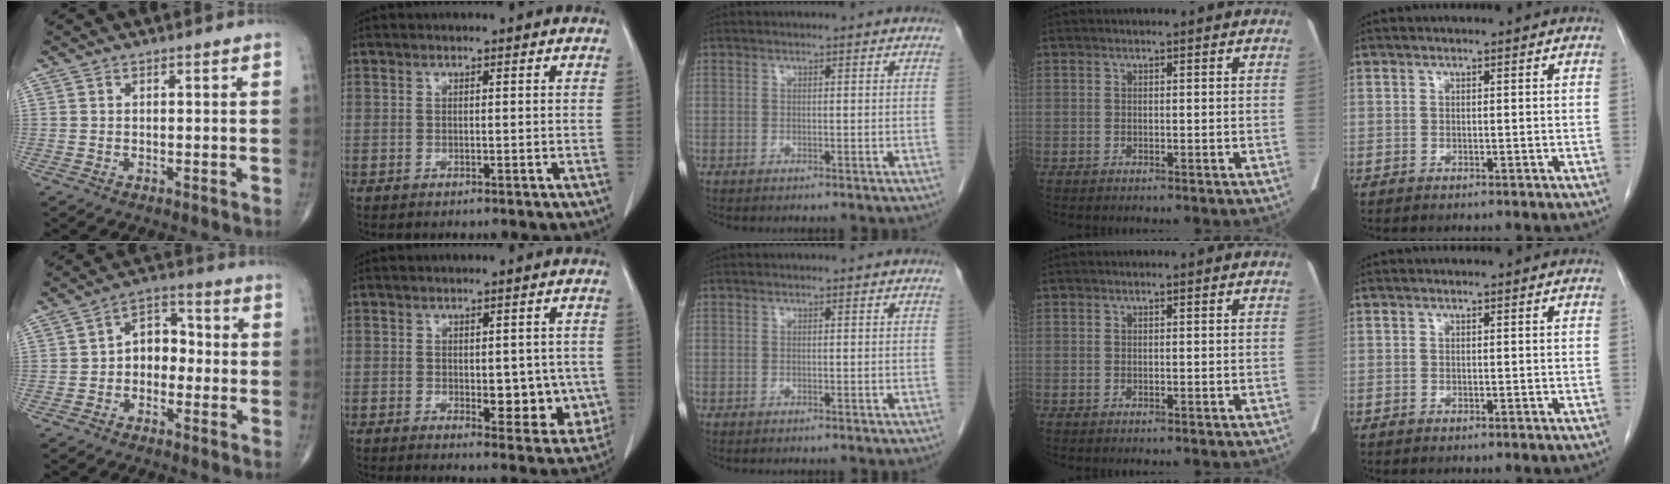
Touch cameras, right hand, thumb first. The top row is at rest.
{"thumb": {"total": 6.8, "force": [-1.0, 5.0, 4.5], "torque": [-0.038, 0.031, -0.034]}, "index": {"total": 8.2, "force": [-1.0, 4.2, 6.9], "torque": [-0.064, -0.001, -0.003]}}